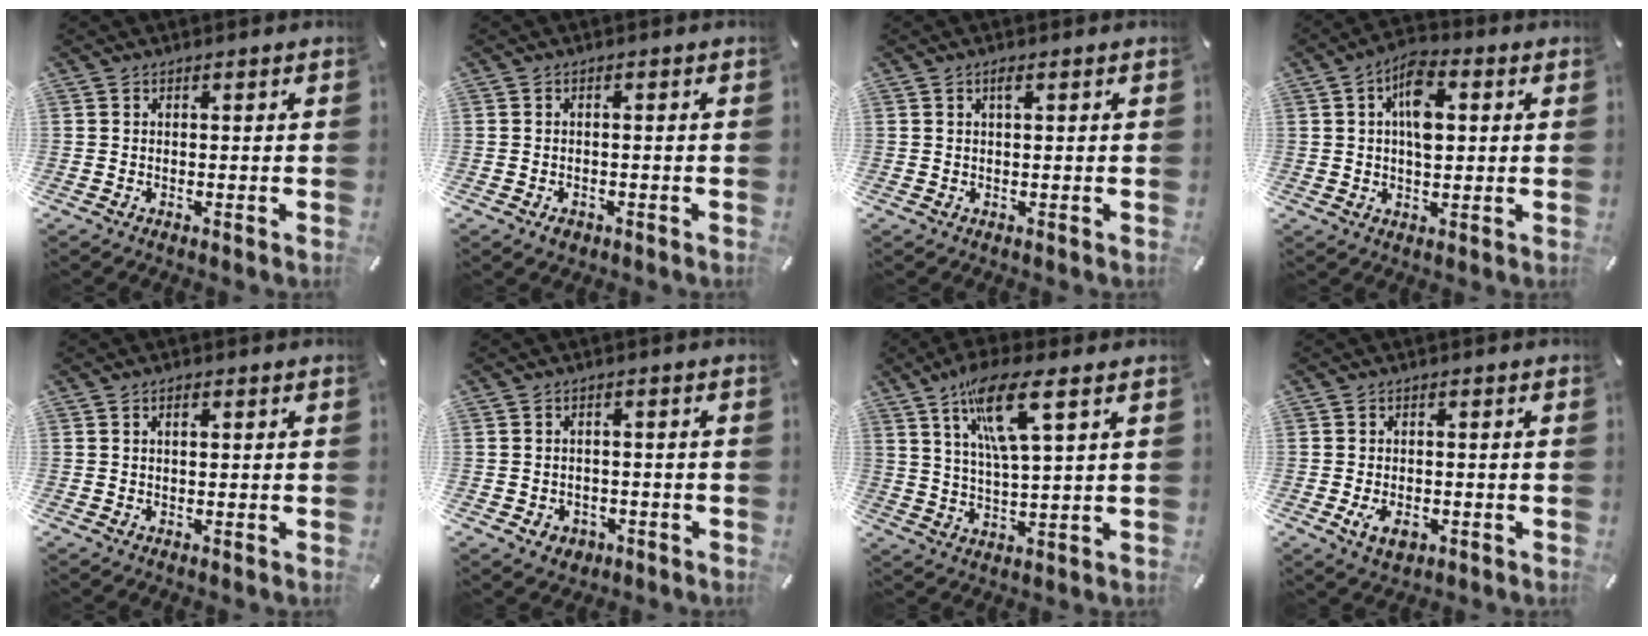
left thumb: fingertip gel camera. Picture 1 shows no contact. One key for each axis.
{"total": 1.8, "fx": -1.1, "fy": 1.1, "fz": 0.8, "tx": -0.015, "ty": 0.005, "tz": -0.023}
{"total": 1.3, "fx": 0.5, "fy": 0.2, "fz": 1.2, "tx": -0.025, "ty": 0.002, "tz": 0.008}
{"total": 9.2, "fx": 2.0, "fy": 5.2, "fz": 7.3, "tx": -0.109, "ty": 0.003, "tz": 0.033}
{"total": 1.5, "fx": 0.5, "fy": 0.7, "fz": 1.2, "tx": -0.025, "ty": 0.004, "tz": 0.008}
{"total": 3.5, "fx": -1.2, "fy": 3.1, "fz": 1.2, "tx": -0.003, "ty": 0.000, "tz": -0.025}
{"total": 12.8, "fx": 6.4, "fy": 3.0, "fz": 10.6, "tx": -0.206, "ty": -0.006, "tz": 0.109}
{"total": 4.1, "fx": -1.5, "fy": 2.6, "fz": 2.8, "tx": -0.052, "ty": 0.000, "tz": -0.028}